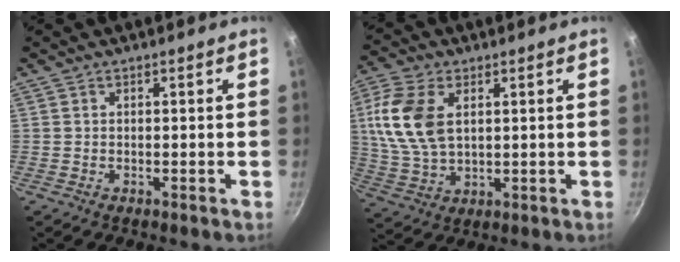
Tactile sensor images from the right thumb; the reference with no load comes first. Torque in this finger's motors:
{"motor_torque": [0.13, 0.15, 1.36, 0.21, 0.27]}